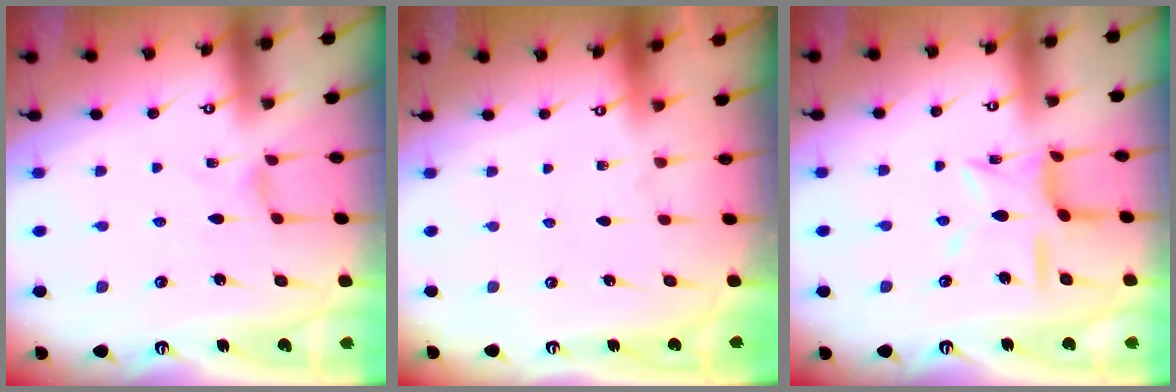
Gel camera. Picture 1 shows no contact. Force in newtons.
{"total": 0.0}
{"total": 10.3, "press": 10.2, "slide": 0.8}